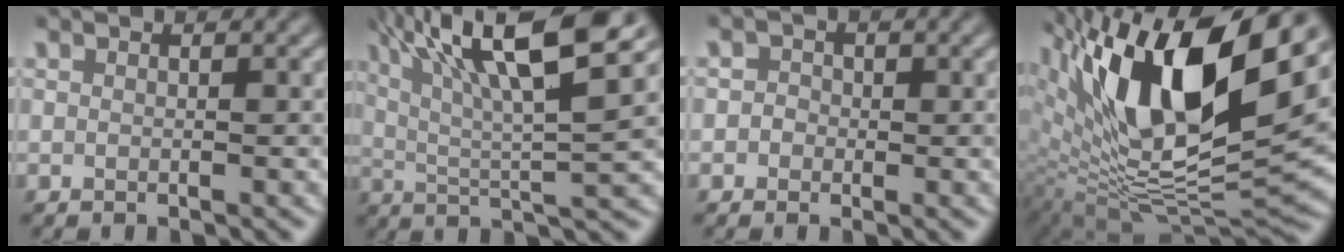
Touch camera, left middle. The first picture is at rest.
{"total": 11.7, "force": [5.7, 2.7, 9.9], "torque": [-0.157, 0.016, 0.095]}
{"total": 1.9, "force": [0.1, 1.8, 0.5], "torque": [0.017, 0.007, -0.023]}
{"total": 16.4, "force": [6.7, 6.0, 13.6], "torque": [-0.233, -0.002, 0.118]}